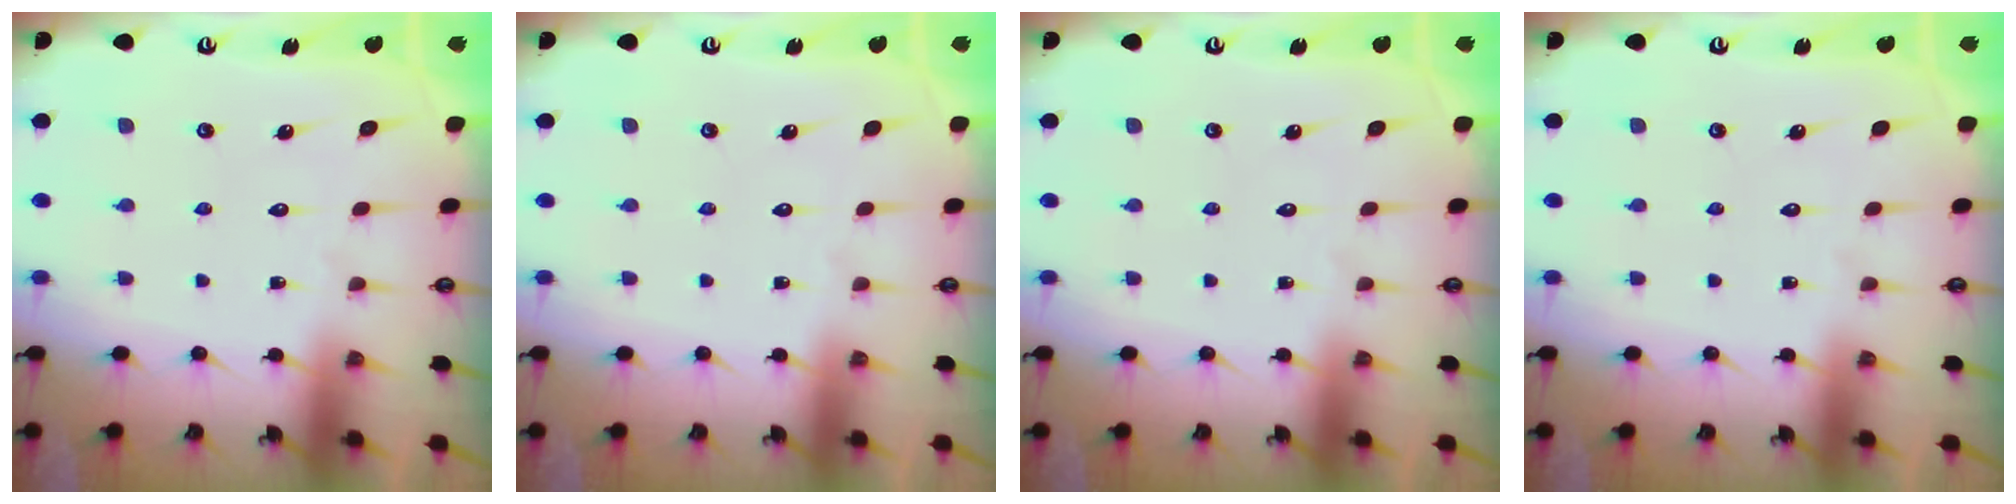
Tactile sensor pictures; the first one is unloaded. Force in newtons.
{"total": 0.0}
{"total": 0.0}
{"total": 0.0}